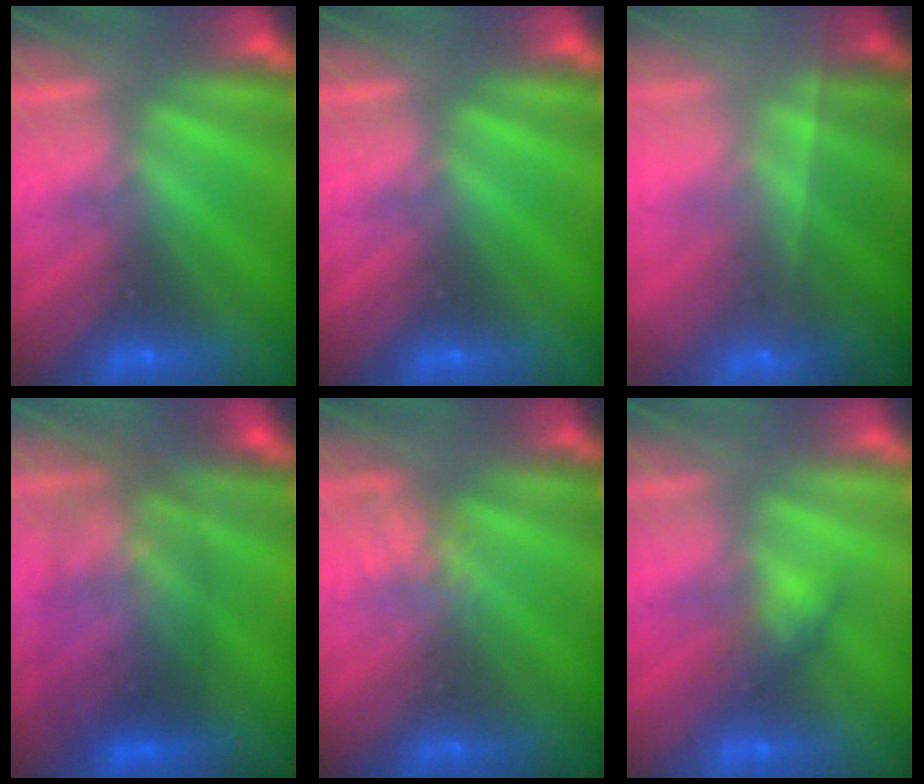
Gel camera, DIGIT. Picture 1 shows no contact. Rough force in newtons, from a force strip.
{"total": 0.0}
{"total": 8.4}
{"total": 2.8}
{"total": 2.2}
{"total": 2.9}